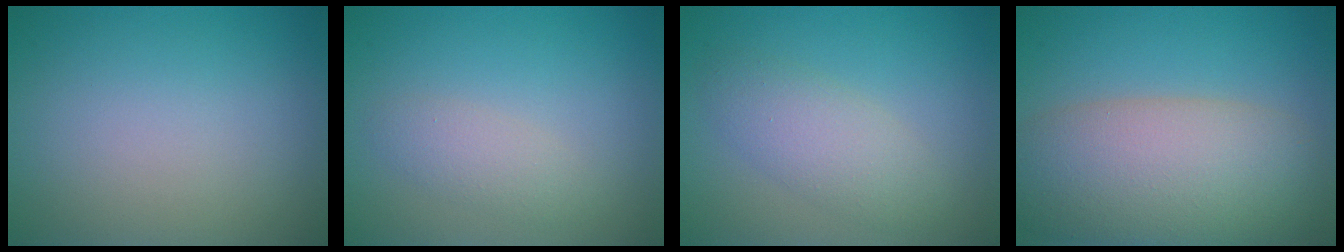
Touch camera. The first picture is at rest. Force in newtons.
{"total": 1.9, "press": 1.9, "slide": 0.0}
{"total": 3.3, "press": 3.3, "slide": 0.2}
{"total": 9.6, "press": 9.6, "slide": 0.7}